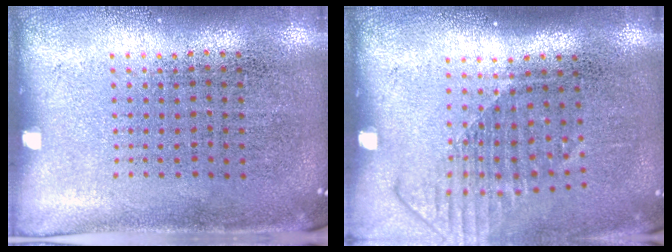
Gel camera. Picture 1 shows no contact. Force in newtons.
{"total": 1.6, "press": 1.2, "slide": 1.0}